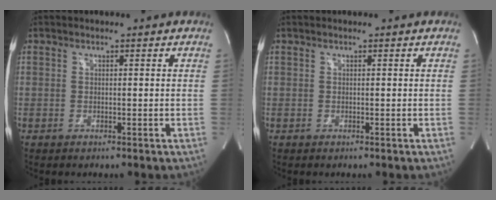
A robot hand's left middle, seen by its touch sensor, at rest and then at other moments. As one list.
[{"total": 0.0}]